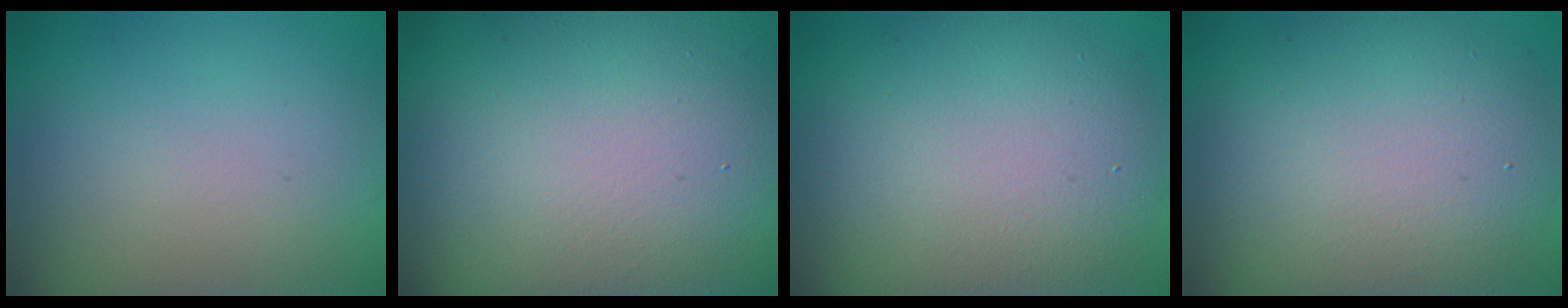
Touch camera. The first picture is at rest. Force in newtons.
{"total": 27.6, "press": 27.6, "slide": 1.2}
{"total": 10.3, "press": 10.3, "slide": 0.2}
{"total": 10.1, "press": 10.0, "slide": 1.1}